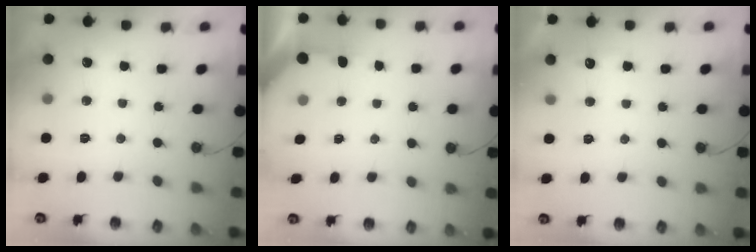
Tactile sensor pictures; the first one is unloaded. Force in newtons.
{"total": 2.2, "press": 2.2, "slide": 0.3}
{"total": 4.2, "press": 4.1, "slide": 0.6}